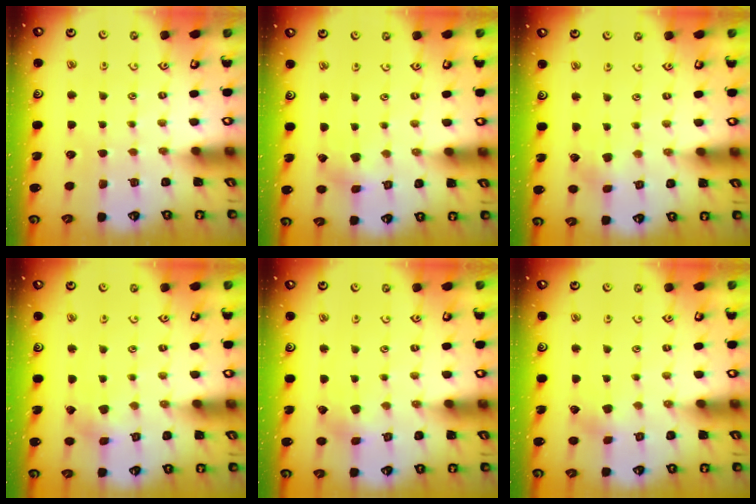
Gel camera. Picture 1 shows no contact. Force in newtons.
{"total": 1.5, "press": 1.5, "slide": 0.0}
{"total": 2.8, "press": 2.8, "slide": 0.2}
{"total": 2.4, "press": 2.4, "slide": 0.3}
{"total": 2.8, "press": 2.8, "slide": 0.3}
{"total": 2.4, "press": 2.2, "slide": 0.9}